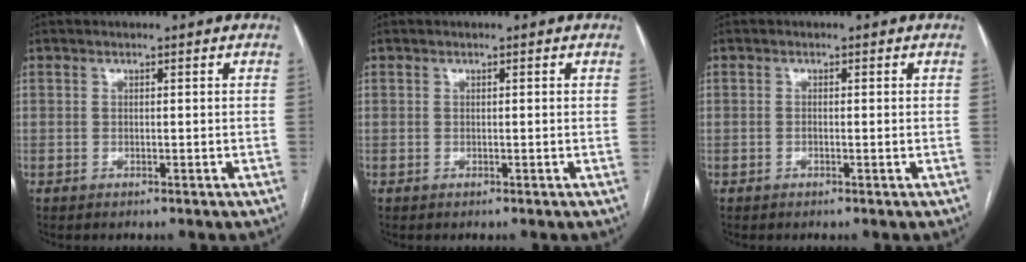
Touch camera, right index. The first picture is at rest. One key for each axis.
{"total": 0.0}
{"total": 1.0, "fx": -0.1, "fy": 0.2, "fz": 0.9, "tx": -0.017, "ty": 0.000, "tz": -0.001}